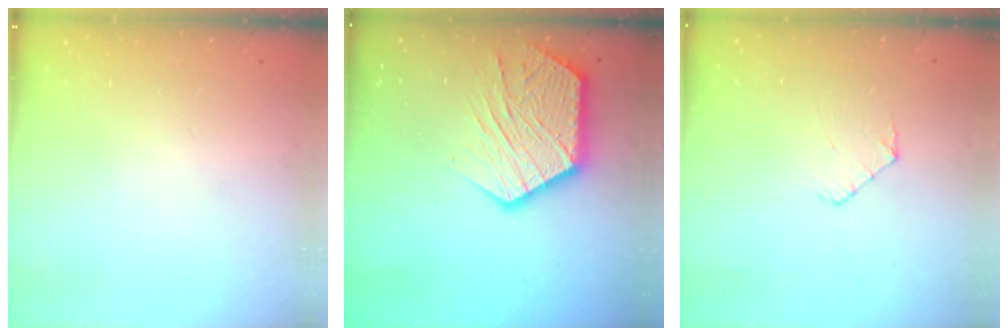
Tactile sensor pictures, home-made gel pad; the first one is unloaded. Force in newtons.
{"total": 17.4, "press": 17.4, "slide": 1.2}
{"total": 4.9, "press": 4.8, "slide": 0.5}